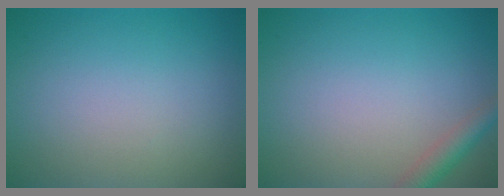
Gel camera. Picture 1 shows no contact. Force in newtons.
{"total": 2.3, "press": 2.3, "slide": 0.1}